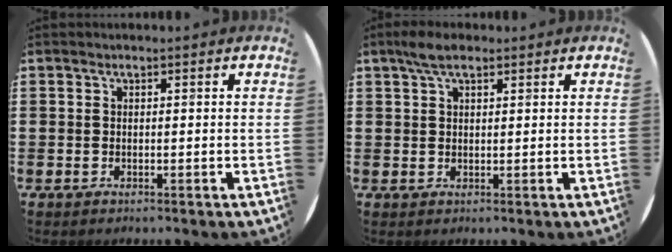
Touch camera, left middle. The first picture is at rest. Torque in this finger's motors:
{"motor_torque": [0.43, -0.34, -0.06, -0.02]}